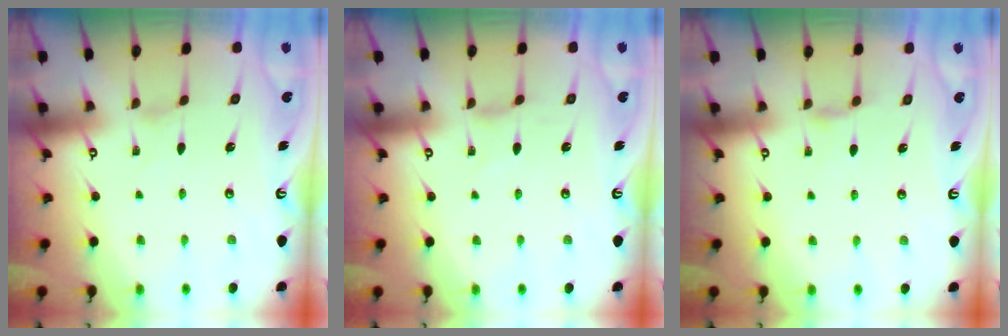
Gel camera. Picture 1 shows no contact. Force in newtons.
{"total": 0.0}
{"total": 2.7, "press": 2.6, "slide": 0.5}